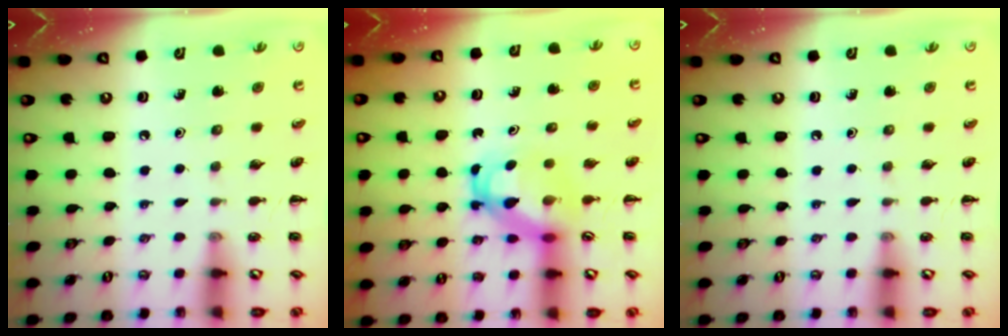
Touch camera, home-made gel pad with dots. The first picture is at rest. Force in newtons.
{"total": 5.0, "press": 4.9, "slide": 0.8}
{"total": 0.0}